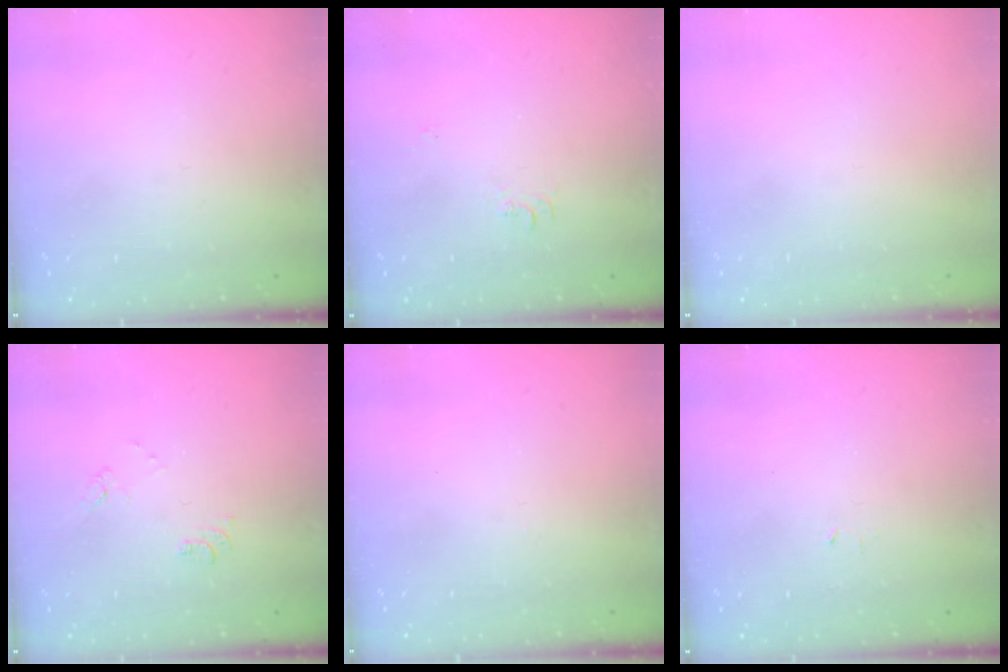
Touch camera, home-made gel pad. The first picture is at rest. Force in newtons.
{"total": 5.8, "press": 5.8, "slide": 0.5}
{"total": 1.6, "press": 1.6, "slide": 0.1}
{"total": 6.4, "press": 6.4, "slide": 0.7}
{"total": 2.4, "press": 2.4, "slide": 0.4}
{"total": 2.9, "press": 2.9, "slide": 0.4}